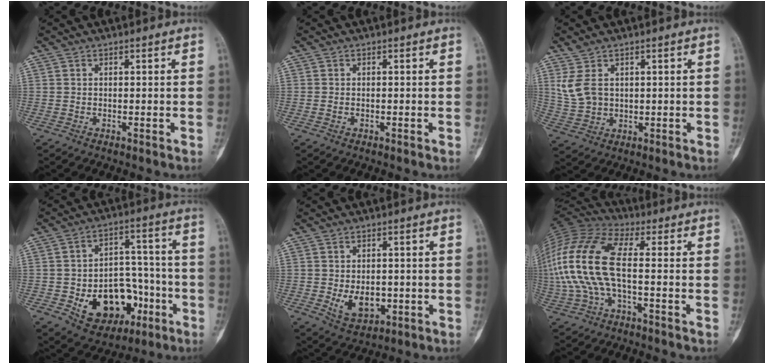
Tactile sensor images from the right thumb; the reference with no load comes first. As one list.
[{"total": 0.5, "force": [-0.2, 0.3, 0.3], "torque": [-0.007, 0.002, -0.004]}, {"total": 5.6, "force": [1.8, 3.8, 3.7], "torque": [-0.077, -0.004, 0.050]}, {"total": 16.7, "force": [-5.4, 11.9, 10.4], "torque": [-0.111, 0.048, -0.065]}, {"total": 6.8, "force": [-1.1, 4.6, 4.9], "torque": [-0.062, -0.006, -0.005]}, {"total": 16.6, "force": [-1.0, 6.5, 15.2], "torque": [-0.352, 0.033, -0.024]}]